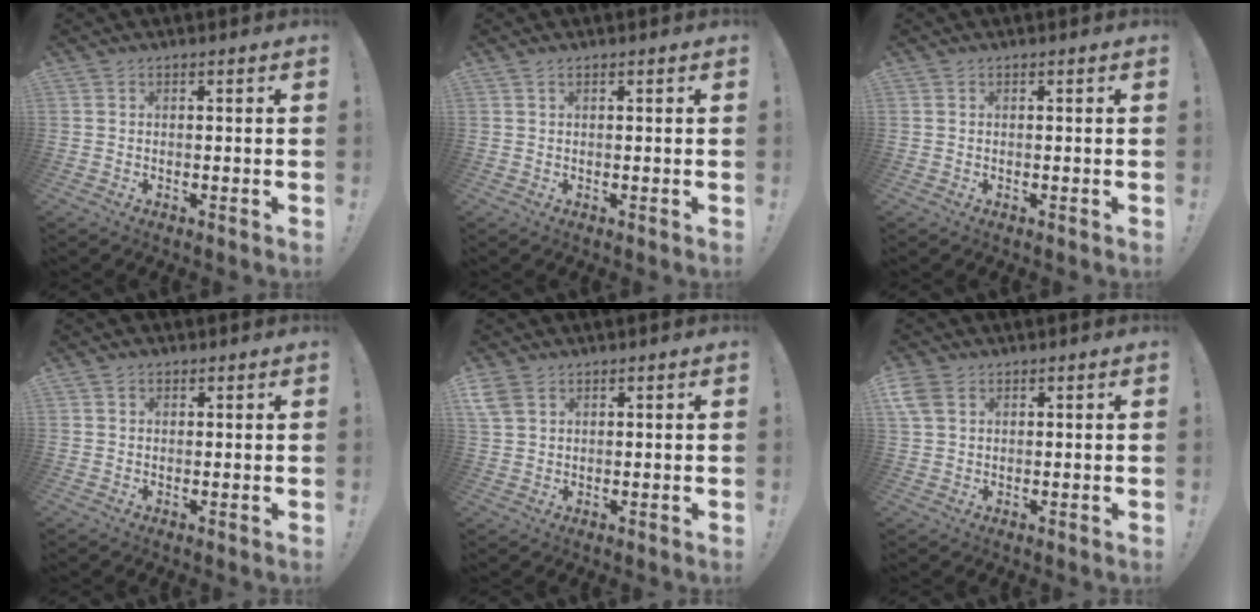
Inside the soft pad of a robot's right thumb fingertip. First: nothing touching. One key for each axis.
{"total": 0.7, "fx": 0.5, "fy": 0.3, "fz": 0.5, "tx": -0.017, "ty": 0.004, "tz": 0.010}
{"total": 0.0}
{"total": 1.3, "fx": 0.7, "fy": 1.1, "fz": 0.2, "tx": -0.001, "ty": 0.001, "tz": 0.012}
{"total": 4.6, "fx": 2.7, "fy": 2.9, "fz": 2.5, "tx": -0.044, "ty": -0.007, "tz": 0.055}
{"total": 5.3, "fx": 2.4, "fy": 3.5, "fz": 3.1, "tx": -0.061, "ty": -0.004, "tz": 0.048}